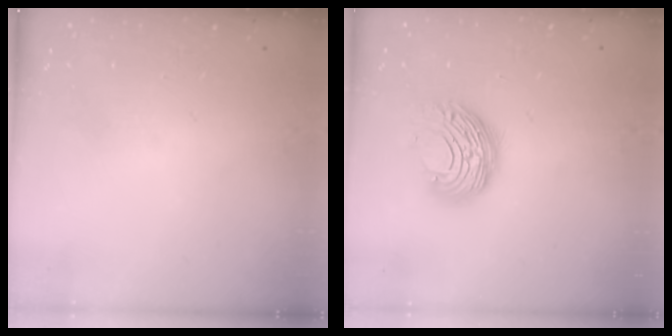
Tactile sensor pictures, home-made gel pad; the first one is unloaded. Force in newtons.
{"total": 10.4, "press": 10.4, "slide": 0.6}